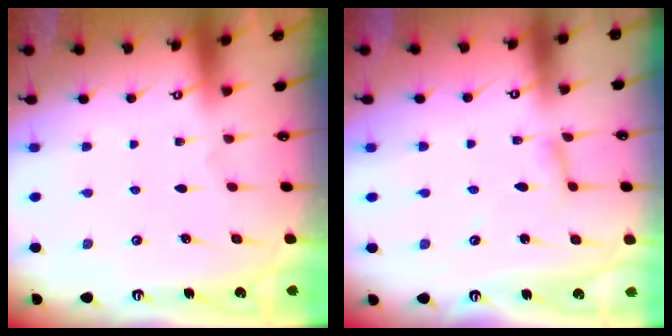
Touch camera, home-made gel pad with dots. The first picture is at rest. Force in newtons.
{"total": 3.1, "press": 3.1, "slide": 0.2}